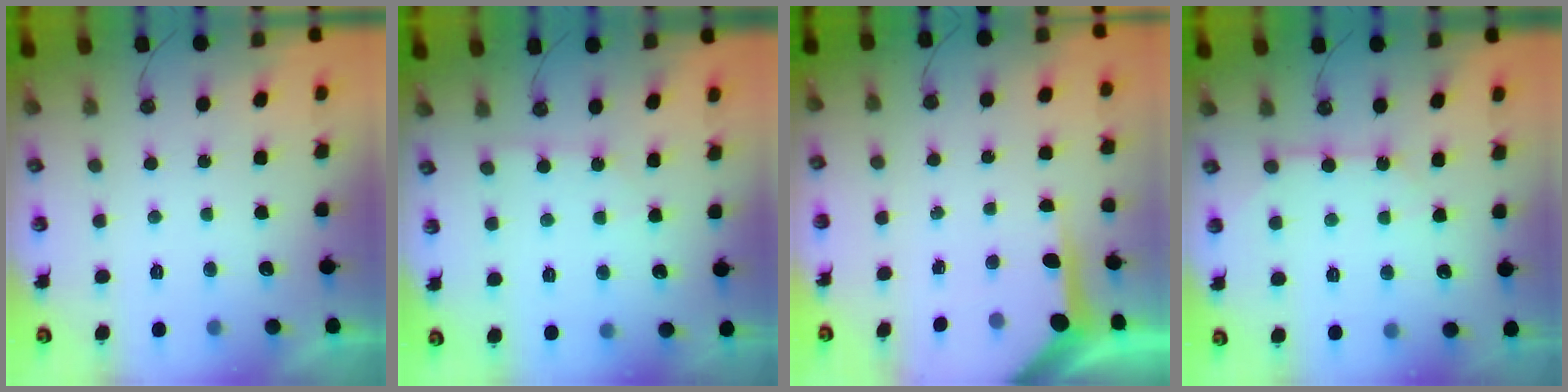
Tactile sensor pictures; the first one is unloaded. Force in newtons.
{"total": 2.4, "press": 2.3, "slide": 0.4}
{"total": 5.7, "press": 5.6, "slide": 0.6}
{"total": 6.4, "press": 6.4, "slide": 0.3}